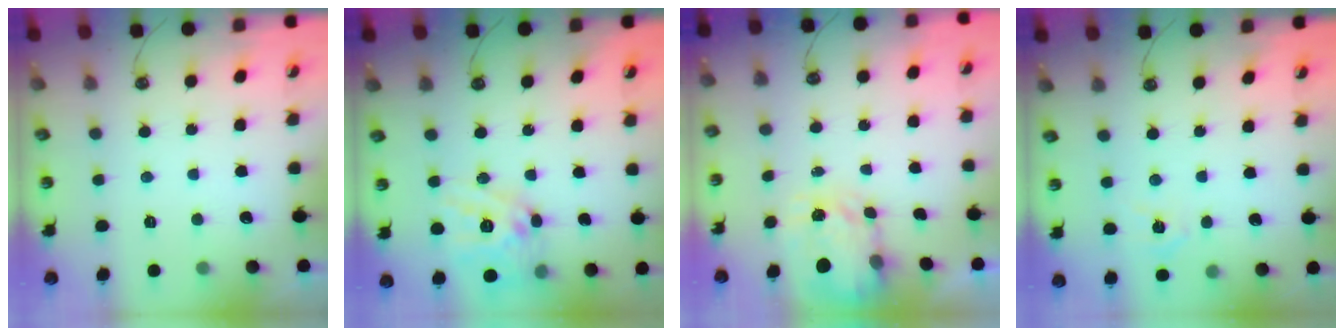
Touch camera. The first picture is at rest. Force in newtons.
{"total": 15.4, "press": 15.3, "slide": 1.4}
{"total": 3.7, "press": 3.6, "slide": 0.4}
{"total": 7.3, "press": 7.3, "slide": 0.7}